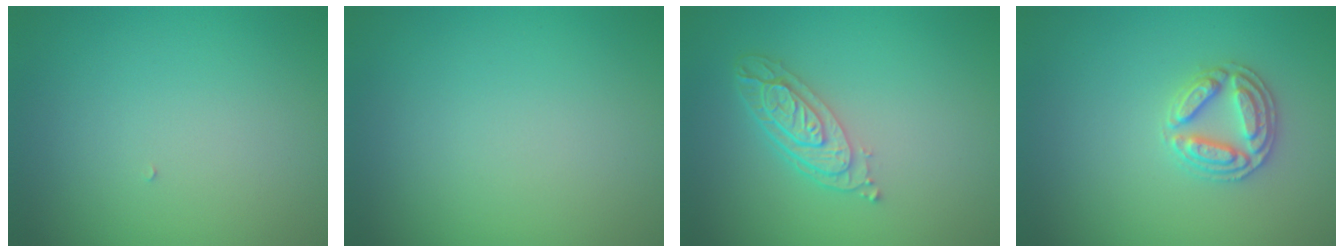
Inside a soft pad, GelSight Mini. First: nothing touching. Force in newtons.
{"total": 0.0}
{"total": 3.9, "press": 2.9, "slide": 2.6}
{"total": 2.8, "press": 2.8, "slide": 0.3}